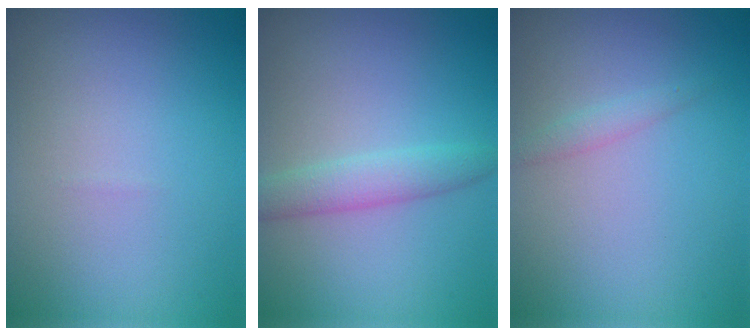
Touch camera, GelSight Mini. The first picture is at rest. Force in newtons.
{"total": 2.6, "press": 2.6, "slide": 0.1}
{"total": 1.0, "press": 1.0, "slide": 0.0}